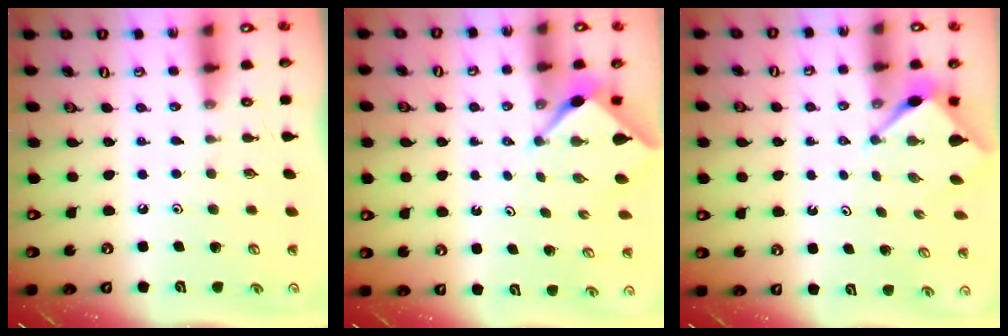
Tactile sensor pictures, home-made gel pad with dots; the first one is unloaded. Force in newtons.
{"total": 2.3, "press": 2.3, "slide": 0.3}
{"total": 2.9, "press": 2.9, "slide": 0.3}